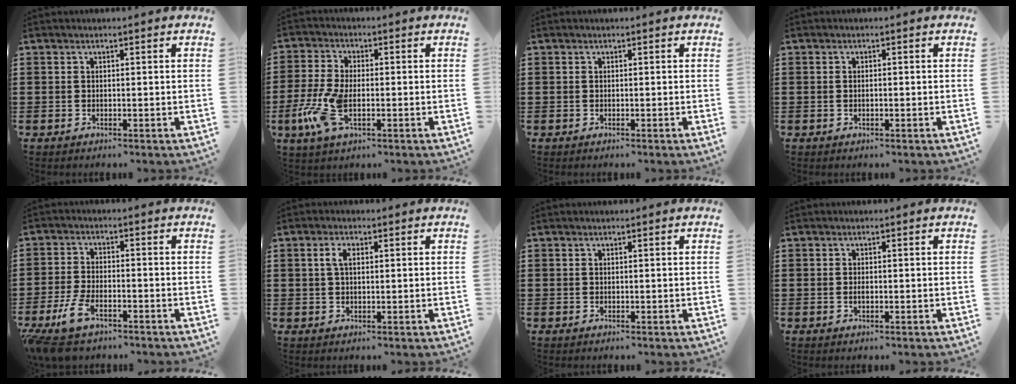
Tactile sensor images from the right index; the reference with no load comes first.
{"total": 8.4, "force": [-2.3, 3.9, 7.1], "torque": [-0.172, -0.014, -0.046]}
{"total": 0.0}
{"total": 0.7, "force": [-0.1, 0.3, 0.7], "torque": [-0.013, 0.000, -0.002]}
{"total": 6.5, "force": [-4.1, 2.3, 4.5], "torque": [-0.120, -0.009, -0.084]}
{"total": 2.6, "force": [0.6, 1.2, 2.2], "torque": [-0.047, 0.009, 0.009]}
{"total": 0.0}
{"total": 0.8, "force": [-0.1, 0.4, 0.7], "torque": [-0.014, -0.001, -0.002]}